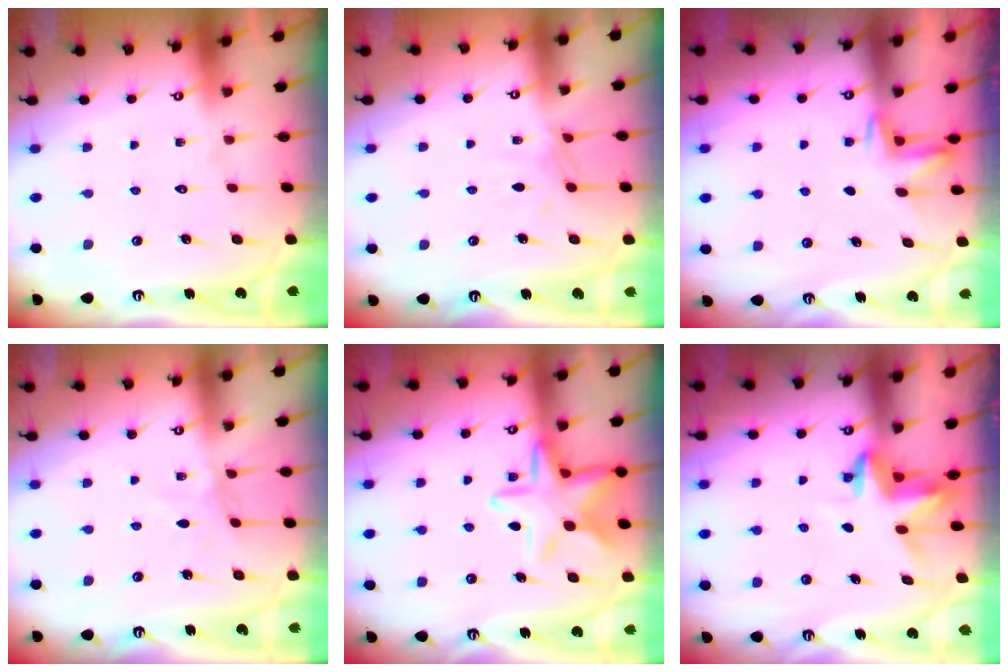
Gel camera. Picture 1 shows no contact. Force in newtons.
{"total": 6.1, "press": 6.0, "slide": 0.7}
{"total": 2.3, "press": 2.2, "slide": 0.4}
{"total": 3.3, "press": 3.3, "slide": 0.5}
{"total": 13.3, "press": 13.2, "slide": 0.9}
{"total": 4.0, "press": 4.0, "slide": 0.3}